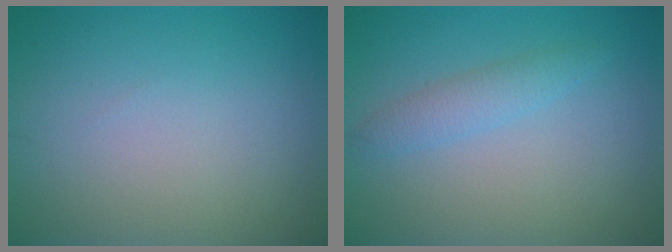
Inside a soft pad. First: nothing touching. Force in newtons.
{"total": 2.0, "press": 2.0, "slide": 0.1}